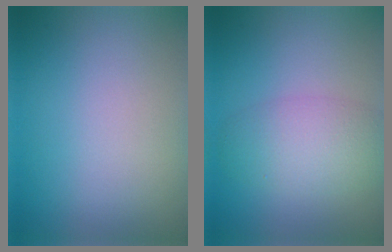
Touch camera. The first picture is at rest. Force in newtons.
{"total": 4.4, "press": 4.4, "slide": 0.1}